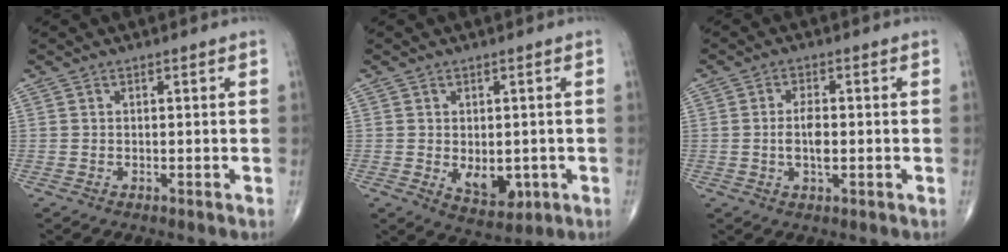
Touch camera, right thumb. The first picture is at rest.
{"total": 6.7, "force": [-1.2, 4.2, 5.0], "torque": [-0.051, -0.010, -0.003]}
{"total": 4.5, "force": [-0.3, 1.9, 4.0], "torque": [-0.076, -0.001, -0.007]}